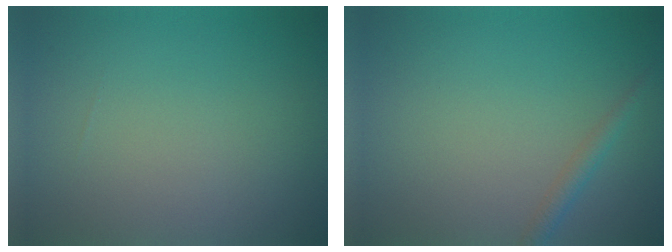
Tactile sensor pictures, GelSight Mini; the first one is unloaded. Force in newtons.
{"total": 1.4, "press": 1.4, "slide": 0.0}